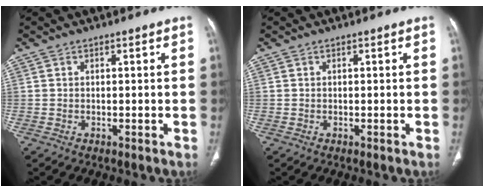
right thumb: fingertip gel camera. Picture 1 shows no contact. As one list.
[{"total": 0.0}]